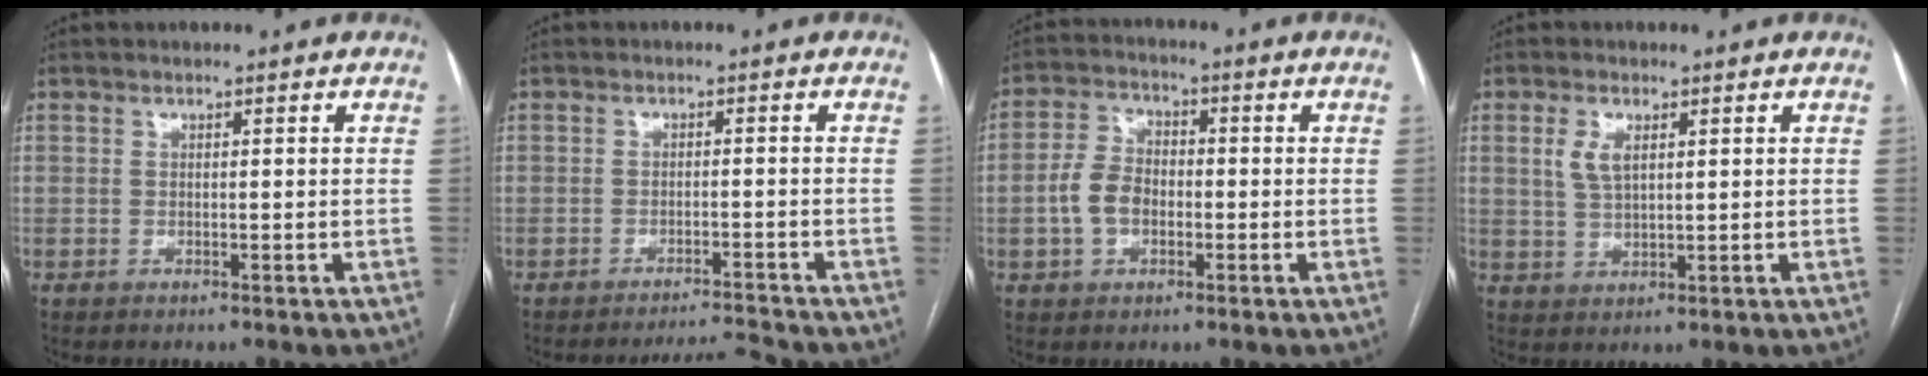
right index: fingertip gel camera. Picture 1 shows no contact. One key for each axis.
{"total": 4.1, "fx": -3.7, "fy": -1.6, "fz": -0.5, "tx": 0.004, "ty": -0.002, "tz": -0.056}
{"total": 6.5, "fx": -1.3, "fy": 4.4, "fz": 4.6, "tx": -0.105, "ty": 0.017, "tz": -0.026}
{"total": 3.8, "fx": 1.5, "fy": 1.7, "fz": 3.1, "tx": -0.069, "ty": 0.003, "tz": 0.033}